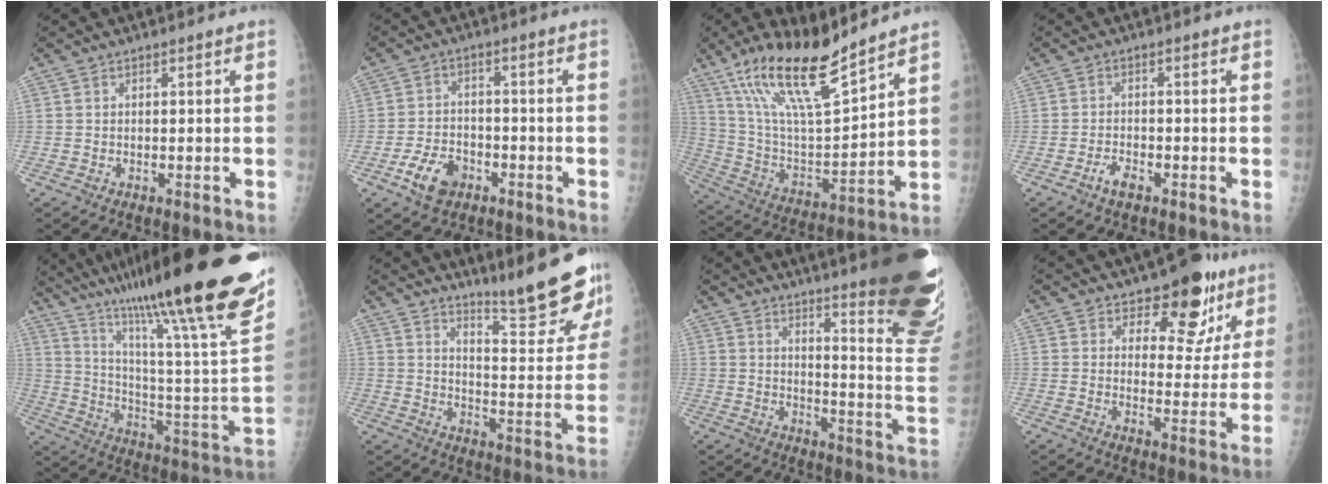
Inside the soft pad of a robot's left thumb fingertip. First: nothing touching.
{"total": 7.5, "force": [-3.9, 5.0, 4.1], "torque": [-0.065, 0.019, -0.067]}
{"total": 19.7, "force": [14.3, 4.5, 12.7], "torque": [-0.208, -0.067, 0.272]}
{"total": 2.8, "force": [-1.8, 1.3, 1.7], "torque": [-0.035, 0.011, -0.034]}
{"total": 37.3, "force": [26.3, 4.1, 26.1], "torque": [-0.333, -0.104, 0.396]}
{"total": 16.6, "force": [13.8, 2.2, 9.0], "torque": [-0.096, -0.118, 0.195]}
{"total": 27.7, "force": [20.3, 3.9, 18.4], "torque": [-0.179, -0.152, 0.250]}
{"total": 11.5, "force": [7.9, 6.6, 5.1], "torque": [-0.013, -0.046, 0.104]}